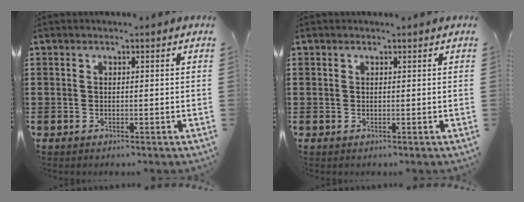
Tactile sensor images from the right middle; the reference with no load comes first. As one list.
[{"total": 0.0}]